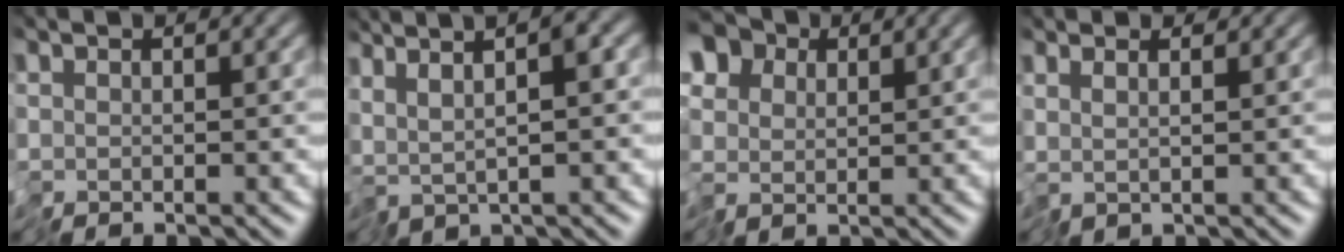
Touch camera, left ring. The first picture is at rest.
{"total": 5.6, "force": [2.1, 0.9, 5.2], "torque": [-0.094, 0.017, 0.042]}
{"total": 6.9, "force": [2.9, 5.3, 3.4], "torque": [-0.071, 0.028, 0.034]}
{"total": 1.2, "force": [1.1, -0.1, 0.5], "torque": [-0.013, 0.008, 0.024]}